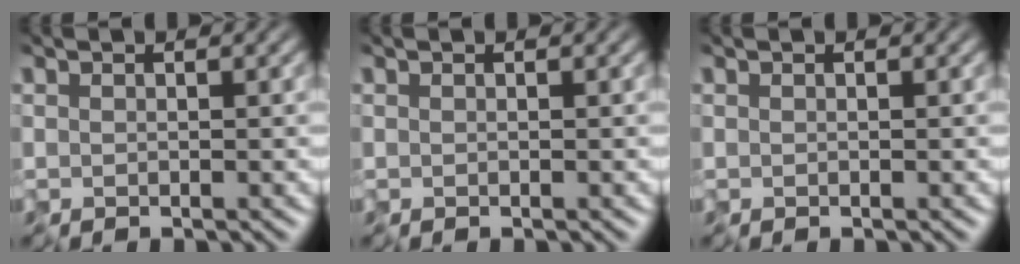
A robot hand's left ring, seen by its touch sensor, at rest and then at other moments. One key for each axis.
{"total": 0.0}
{"total": 0.0}